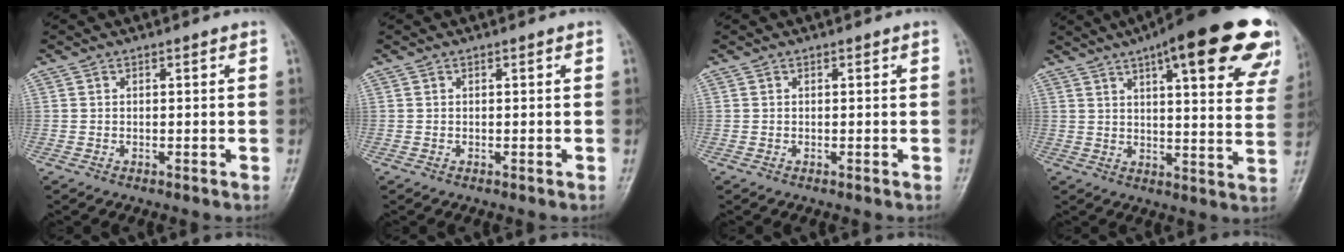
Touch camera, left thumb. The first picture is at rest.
{"total": 0.0}
{"total": 0.0}
{"total": 27.1, "force": [15.9, 7.2, 20.7], "torque": [-0.234, -0.021, 0.197]}